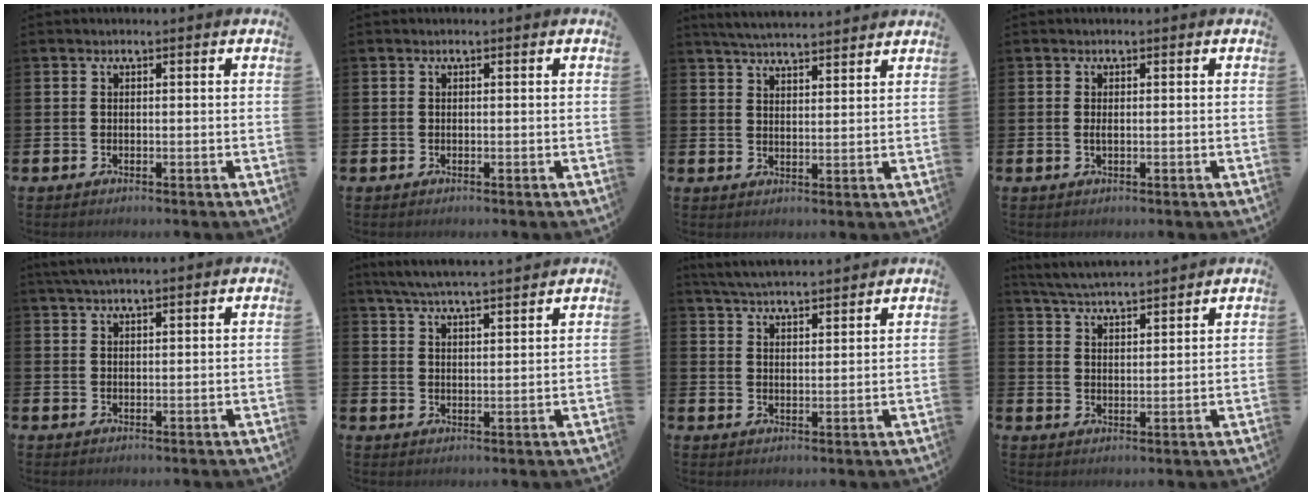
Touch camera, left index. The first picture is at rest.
{"total": 0.0}
{"total": 4.7, "force": [4.7, 0.0, 0.6], "torque": [-0.022, -0.023, 0.084]}
{"total": 0.8, "force": [0.0, 0.3, 0.8], "torque": [-0.009, -0.001, -0.002]}
{"total": 3.1, "force": [2.8, 0.2, 1.2], "torque": [-0.032, 0.000, 0.052]}
{"total": 5.7, "force": [5.5, 0.0, 1.4], "torque": [-0.045, -0.026, 0.099]}
{"total": 4.9, "force": [4.9, 0.1, 0.5], "torque": [-0.026, -0.027, 0.088]}
{"total": 5.1, "force": [5.0, 0.1, 0.6], "torque": [-0.030, -0.030, 0.090]}